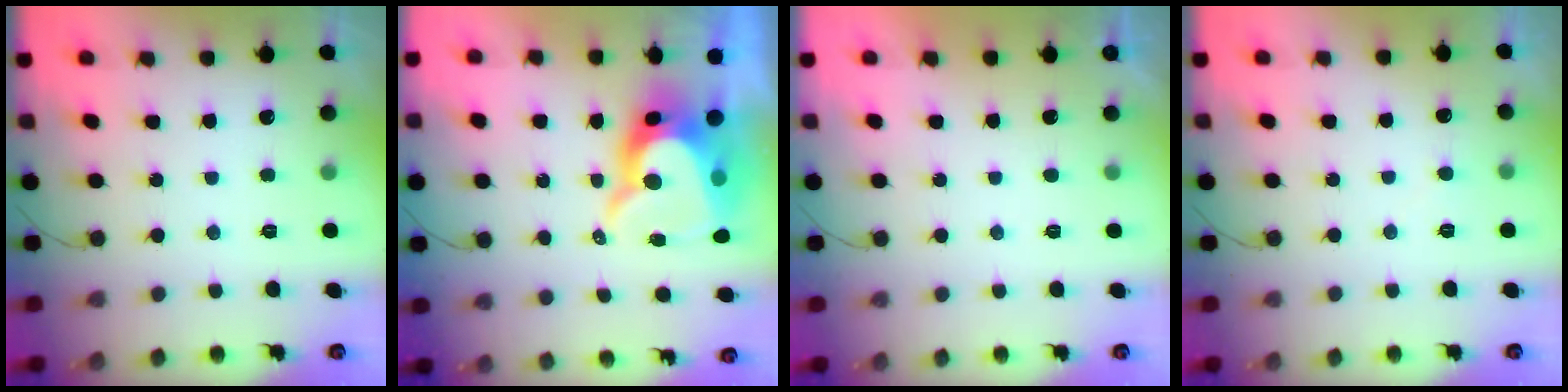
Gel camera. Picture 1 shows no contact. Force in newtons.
{"total": 14.7, "press": 14.7, "slide": 1.0}
{"total": 1.2, "press": 1.1, "slide": 0.3}
{"total": 3.7, "press": 3.7, "slide": 0.3}